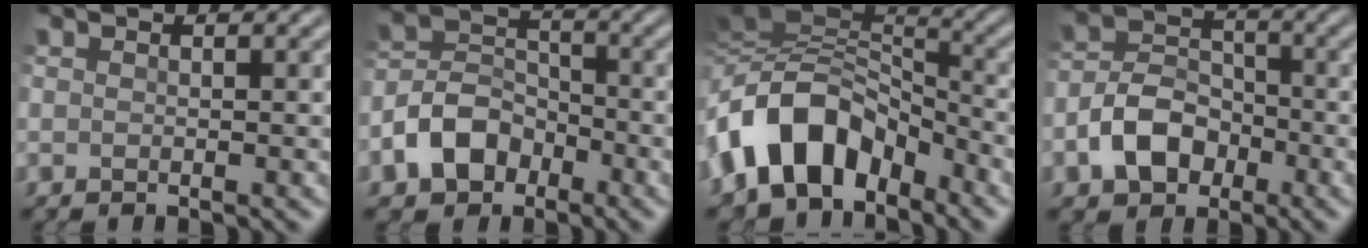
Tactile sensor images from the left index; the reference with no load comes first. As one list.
[{"total": 5.3, "force": [-2.8, 3.8, 2.5], "torque": [-0.044, 0.002, -0.062]}, {"total": 10.2, "force": [-4.5, 6.4, 6.6], "torque": [-0.112, 0.016, -0.096]}, {"total": 5.2, "force": [-2.3, 3.7, 2.9], "torque": [-0.051, 0.004, -0.048]}]